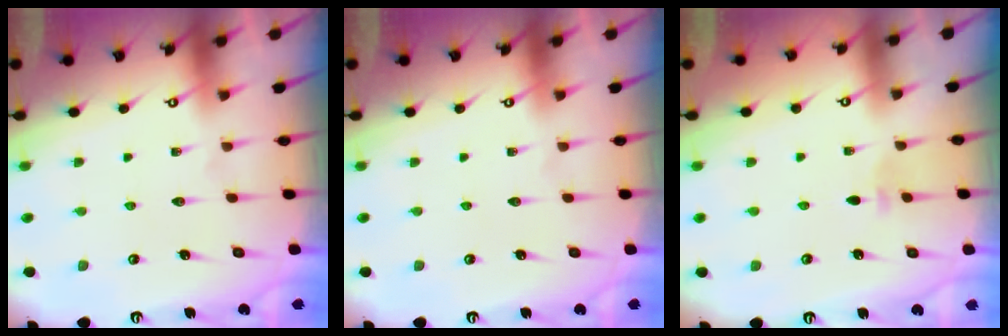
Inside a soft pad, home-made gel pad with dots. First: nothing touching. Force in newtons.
{"total": 0.0}
{"total": 2.8, "press": 2.7, "slide": 0.7}